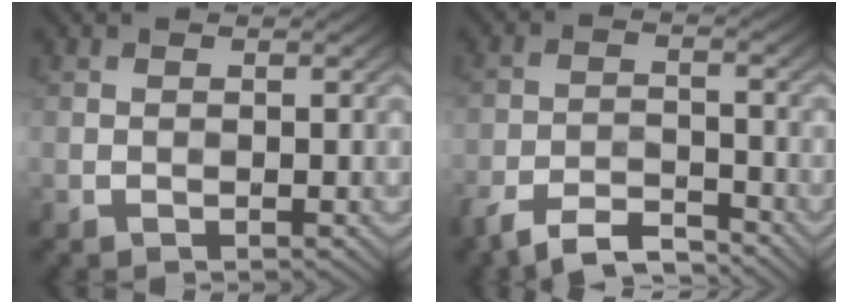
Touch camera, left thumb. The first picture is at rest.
{"total": 6.9, "force": [-5.8, 2.0, 3.2], "torque": [-0.060, -0.007, -0.112]}